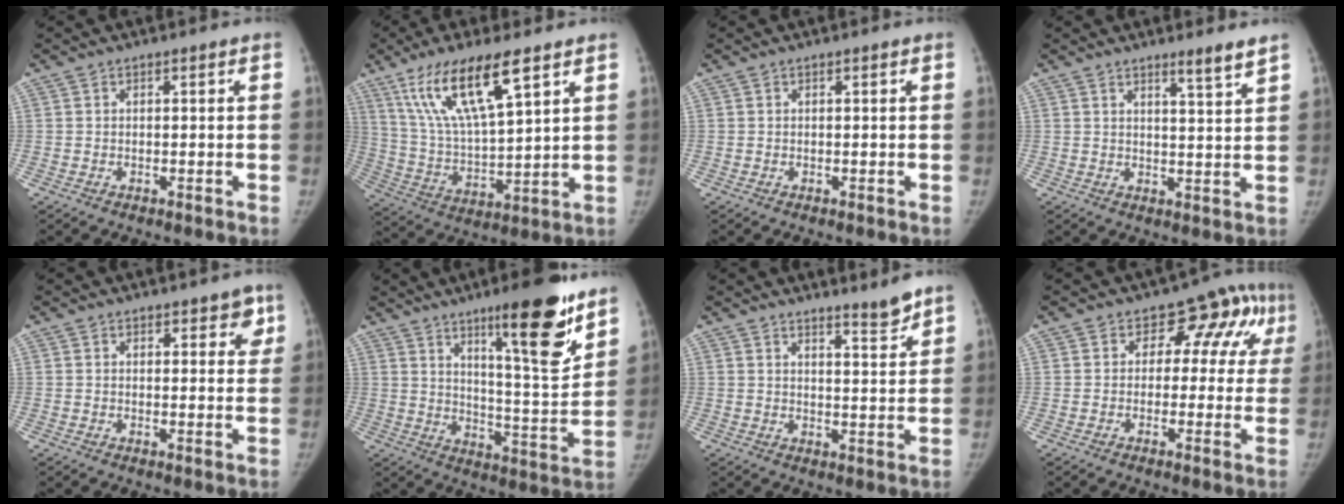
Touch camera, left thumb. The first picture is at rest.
{"total": 17.0, "force": [9.6, 4.4, 13.3], "torque": [-0.249, -0.033, 0.192]}
{"total": 0.0}
{"total": 4.1, "force": [3.2, -0.3, 2.5], "torque": [-0.035, -0.034, 0.050]}
{"total": 4.7, "force": [2.9, 2.4, 2.8], "torque": [0.003, -0.013, 0.033]}
{"total": 17.8, "force": [11.3, 3.1, 13.4], "torque": [-0.166, -0.080, 0.178]}
{"total": 4.7, "force": [4.1, 0.1, 2.3], "torque": [-0.030, -0.044, 0.065]}
{"total": 9.9, "force": [2.9, 7.1, 6.2], "torque": [-0.013, 0.011, 0.025]}